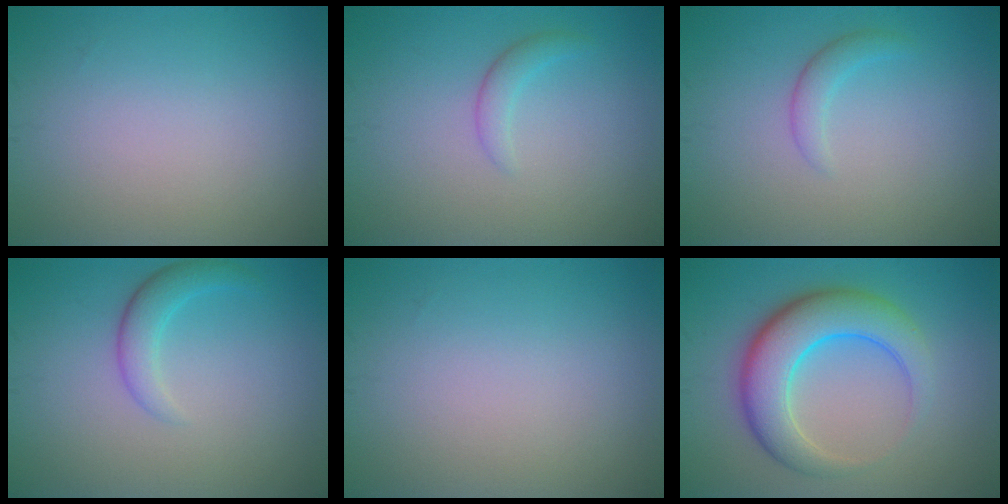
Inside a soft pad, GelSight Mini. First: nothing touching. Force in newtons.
{"total": 1.5, "press": 1.5, "slide": 0.1}
{"total": 1.5, "press": 1.5, "slide": 0.1}
{"total": 2.4, "press": 2.4, "slide": 0.1}
{"total": 0.0}
{"total": 7.1, "press": 7.1, "slide": 0.1}